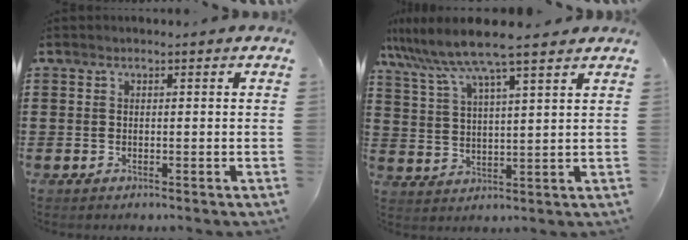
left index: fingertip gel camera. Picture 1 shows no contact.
{"total": 8.0, "force": [6.7, -0.1, 4.4], "torque": [-0.109, -0.030, 0.115]}